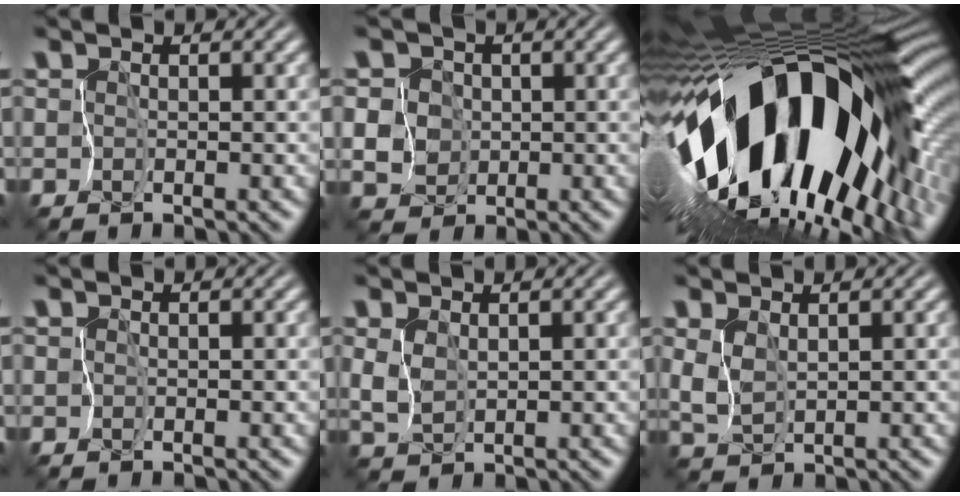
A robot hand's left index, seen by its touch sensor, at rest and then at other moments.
{"total": 6.8, "force": [0.2, 6.4, 2.3], "torque": [-0.071, 0.021, -0.008]}
{"total": 19.3, "force": [-2.0, 8.7, 17.0], "torque": [-0.303, -0.042, -0.032]}
{"total": 0.0}
{"total": 0.8, "force": [0.6, 0.2, 0.6], "torque": [-0.042, -0.010, 0.026]}
{"total": 1.2, "force": [0.8, 0.1, 0.8], "torque": [-0.047, -0.009, 0.032]}